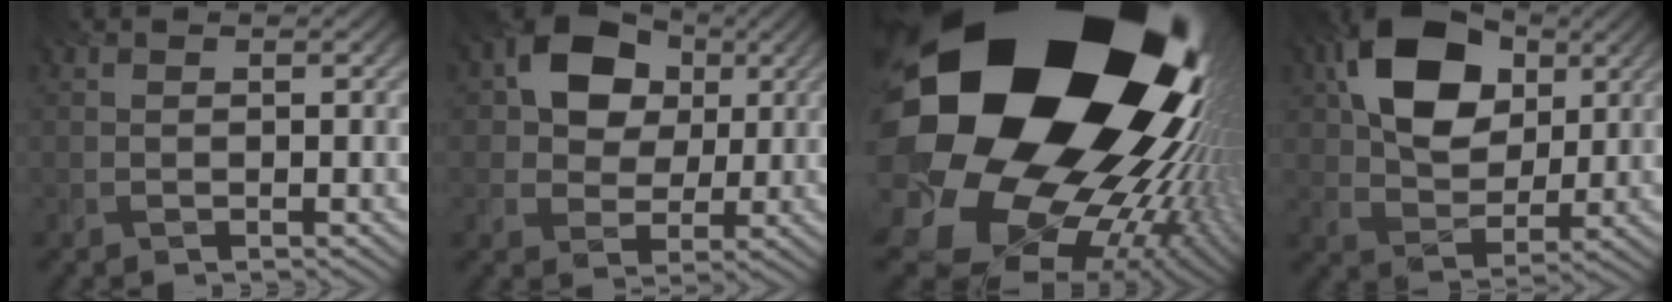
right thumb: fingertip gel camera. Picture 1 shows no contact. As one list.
[{"total": 10.2, "force": [3.1, 7.8, 5.8], "torque": [-0.114, 0.009, 0.039]}, {"total": 25.0, "force": [4.8, 19.2, 15.3], "torque": [-0.293, -0.071, 0.075]}, {"total": 12.7, "force": [4.6, 8.5, 8.3], "torque": [-0.168, 0.017, 0.075]}]